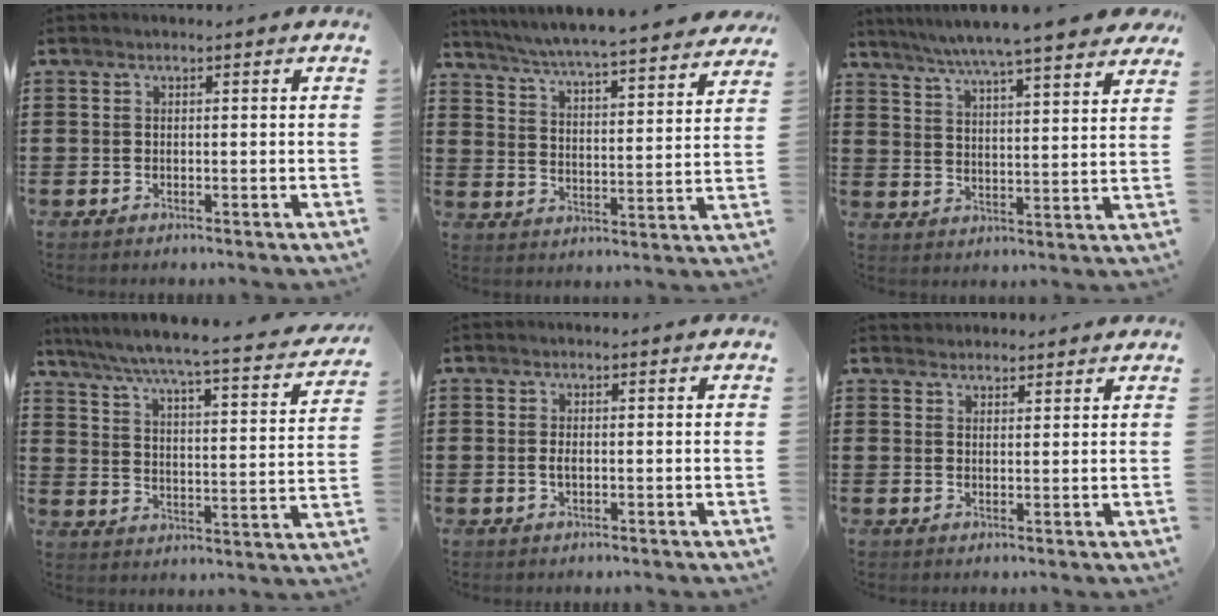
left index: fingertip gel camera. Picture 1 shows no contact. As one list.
[{"total": 5.0, "force": [4.7, -0.5, 1.6], "torque": [-0.054, -0.038, 0.075]}, {"total": 6.6, "force": [5.9, -0.6, 3.0], "torque": [-0.082, -0.035, 0.098]}, {"total": 5.2, "force": [4.4, -0.4, 2.6], "torque": [-0.073, -0.046, 0.065]}, {"total": 1.2, "force": [-0.1, 0.5, 1.1], "torque": [-0.024, -0.001, -0.001]}, {"total": 1.5, "force": [1.5, 0.3, 0.0], "torque": [-0.004, 0.002, 0.030]}]